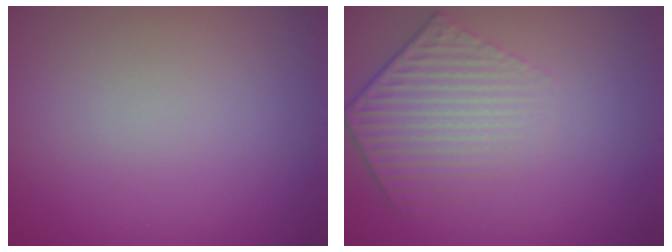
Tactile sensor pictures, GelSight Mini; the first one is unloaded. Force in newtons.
{"total": 4.3, "press": 3.1, "slide": 3.1}